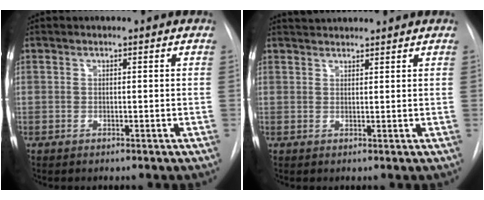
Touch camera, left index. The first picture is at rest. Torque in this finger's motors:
{"motor_torque": [0.19, -1.01, 0.34, 0.06]}